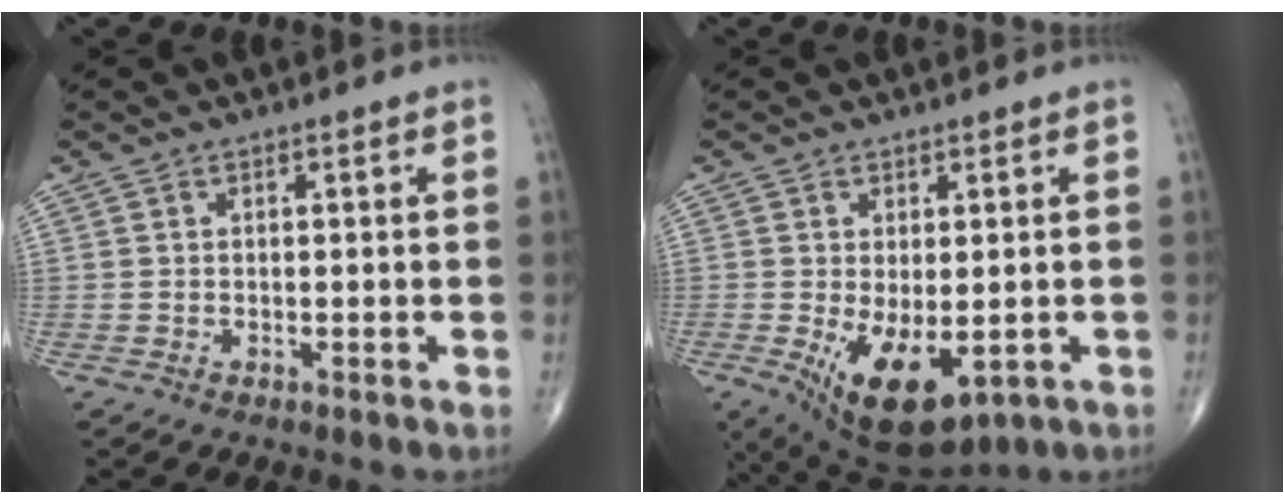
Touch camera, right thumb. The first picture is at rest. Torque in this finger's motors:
{"motor_torque": [-0.47, 0.97, 0.79, 0.40, 0.35]}